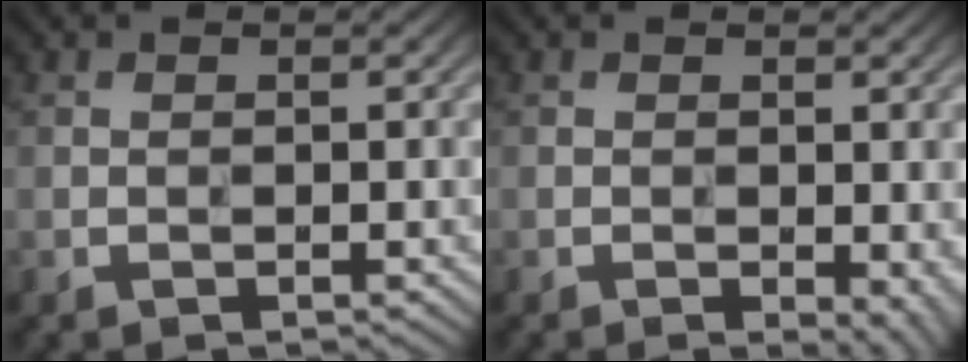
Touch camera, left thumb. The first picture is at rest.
{"total": 2.9, "force": [-0.9, 1.4, 2.4], "torque": [-0.029, -0.008, -0.009]}